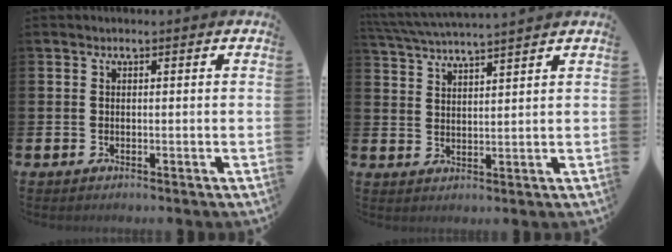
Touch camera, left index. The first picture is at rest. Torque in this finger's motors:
{"motor_torque": [0.31, -0.63, 0.38, 0.21]}